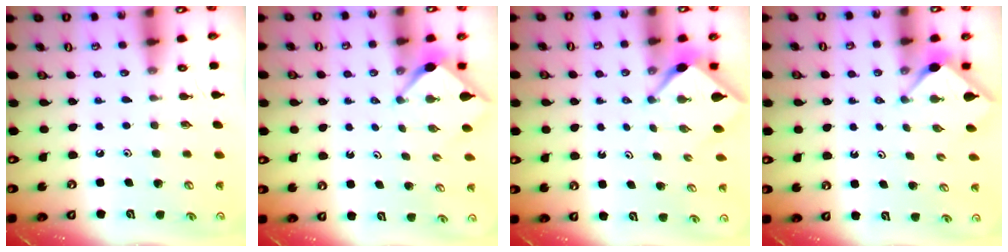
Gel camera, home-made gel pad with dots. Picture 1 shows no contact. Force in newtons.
{"total": 2.7, "press": 2.7, "slide": 0.4}
{"total": 2.2, "press": 2.1, "slide": 0.3}
{"total": 2.9, "press": 2.9, "slide": 0.4}